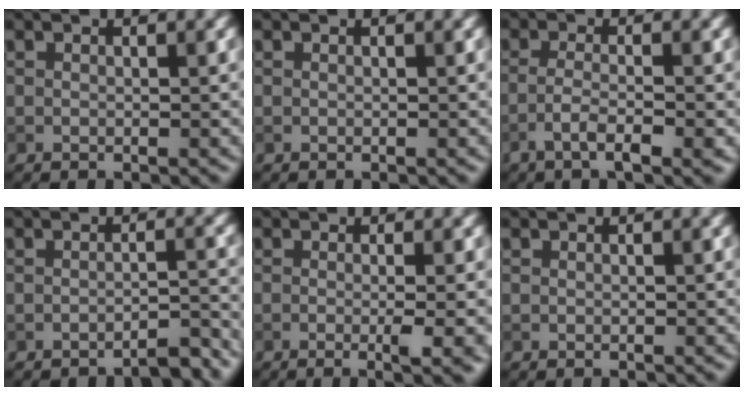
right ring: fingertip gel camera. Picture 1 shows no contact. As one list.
[{"total": 0.0}, {"total": 3.3, "force": [-1.6, 0.8, 2.8], "torque": [-0.051, 0.004, -0.036]}, {"total": 2.6, "force": [-2.4, 0.3, 1.0], "torque": [0.000, 0.011, -0.038]}, {"total": 4.4, "force": [-0.4, 1.5, 4.1], "torque": [-0.041, 0.000, -0.013]}, {"total": 0.0}]